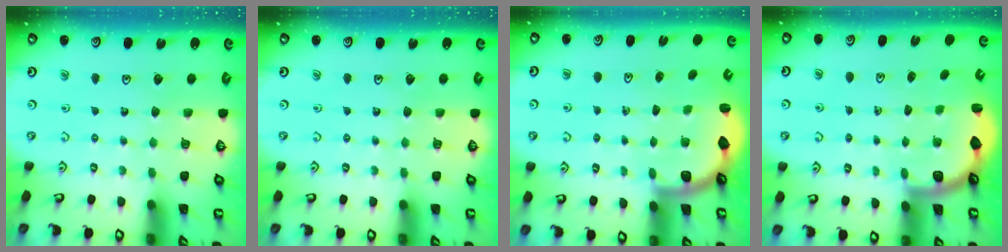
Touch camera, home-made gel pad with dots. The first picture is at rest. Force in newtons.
{"total": 0.0}
{"total": 2.6, "press": 2.5, "slide": 0.7}
{"total": 2.5, "press": 2.4, "slide": 0.7}